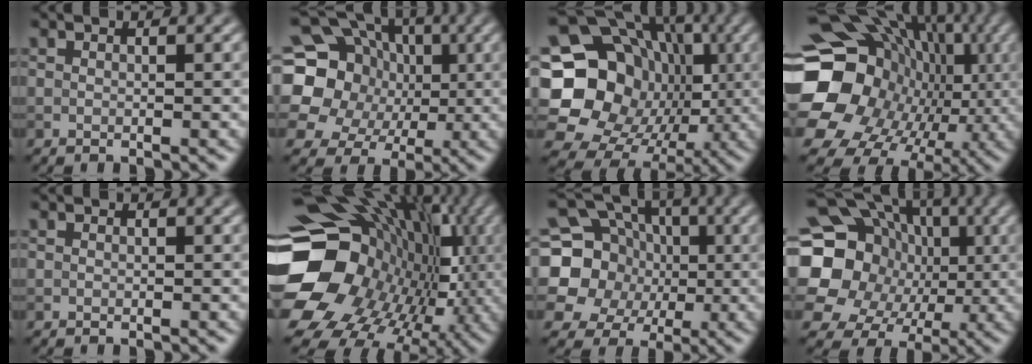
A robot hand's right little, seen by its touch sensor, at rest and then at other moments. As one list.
[{"total": 19.0, "force": [1.7, 17.4, 7.5], "torque": [-0.179, 0.023, -0.010]}, {"total": 18.8, "force": [0.2, 17.1, 8.0], "torque": [-0.164, 0.024, -0.014]}, {"total": 18.4, "force": [0.0, 15.8, 9.4], "torque": [-0.166, -0.011, -0.007]}, {"total": 0.0}, {"total": 19.1, "force": [-1.3, 15.6, 10.9], "torque": [-0.217, -0.019, -0.008]}, {"total": 15.5, "force": [1.0, 14.1, 6.2], "torque": [-0.149, 0.026, -0.020]}, {"total": 18.9, "force": [0.1, 17.3, 7.5], "torque": [-0.176, 0.020, -0.039]}]